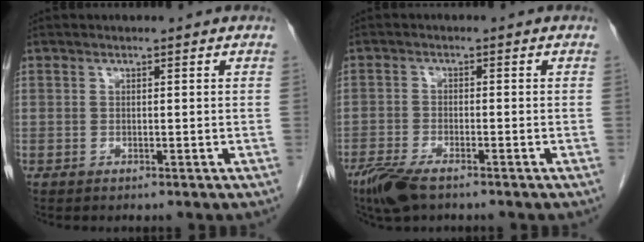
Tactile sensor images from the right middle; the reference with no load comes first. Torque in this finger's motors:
{"motor_torque": [-0.14, -0.26, 0.05, 0.02]}